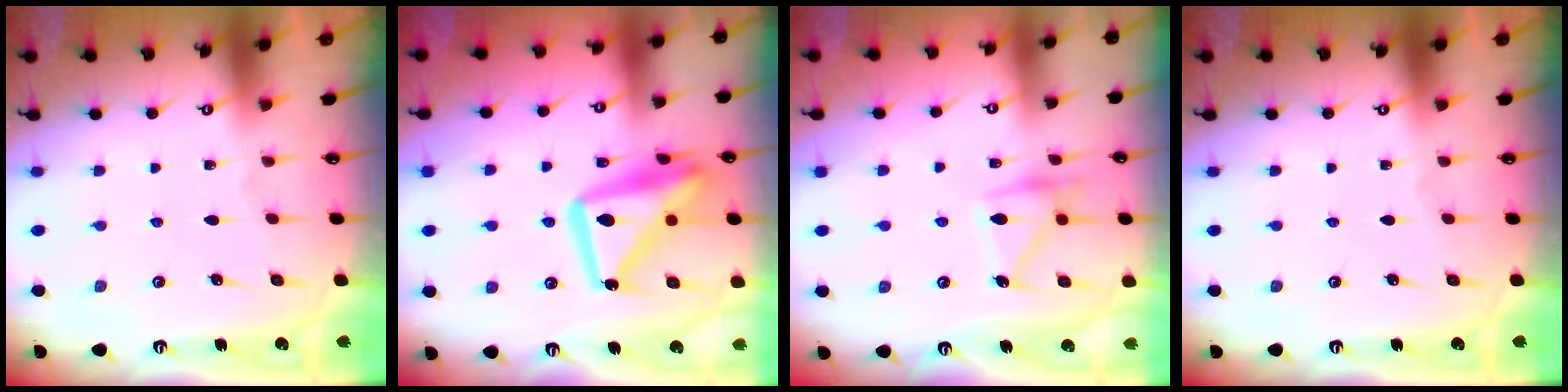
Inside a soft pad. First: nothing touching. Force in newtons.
{"total": 17.5, "press": 17.4, "slide": 1.8}
{"total": 15.3, "press": 15.2, "slide": 1.0}
{"total": 0.0}